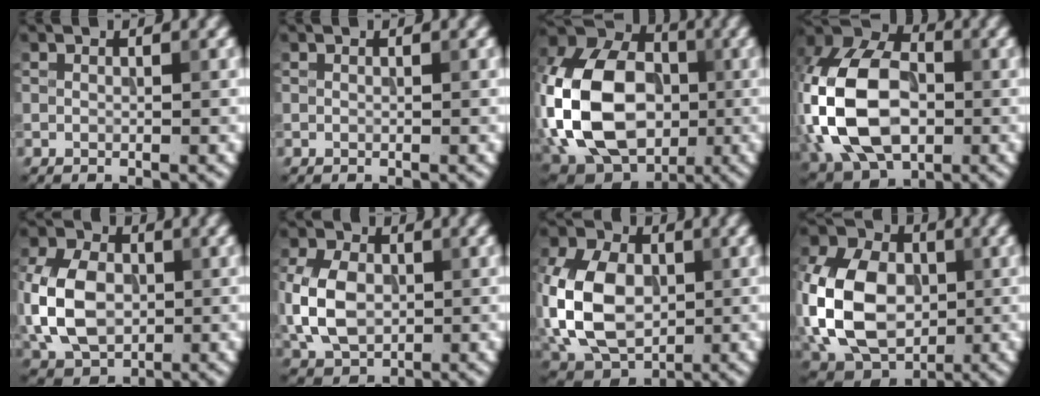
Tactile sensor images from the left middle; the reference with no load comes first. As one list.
[{"total": 0.0}, {"total": 15.6, "force": [-2.0, 11.3, 10.6], "torque": [-0.233, 0.009, -0.053]}, {"total": 12.4, "force": [-1.4, 8.6, 8.8], "torque": [-0.184, 0.004, -0.037]}, {"total": 8.2, "force": [-0.4, 6.0, 5.6], "torque": [-0.136, 0.004, -0.017]}, {"total": 6.4, "force": [-0.2, 4.7, 4.4], "torque": [-0.101, 0.003, -0.008]}, {"total": 10.1, "force": [-0.6, 7.2, 7.0], "torque": [-0.155, 0.006, -0.024]}, {"total": 12.3, "force": [-1.0, 9.1, 8.3], "torque": [-0.192, 0.012, -0.032]}]